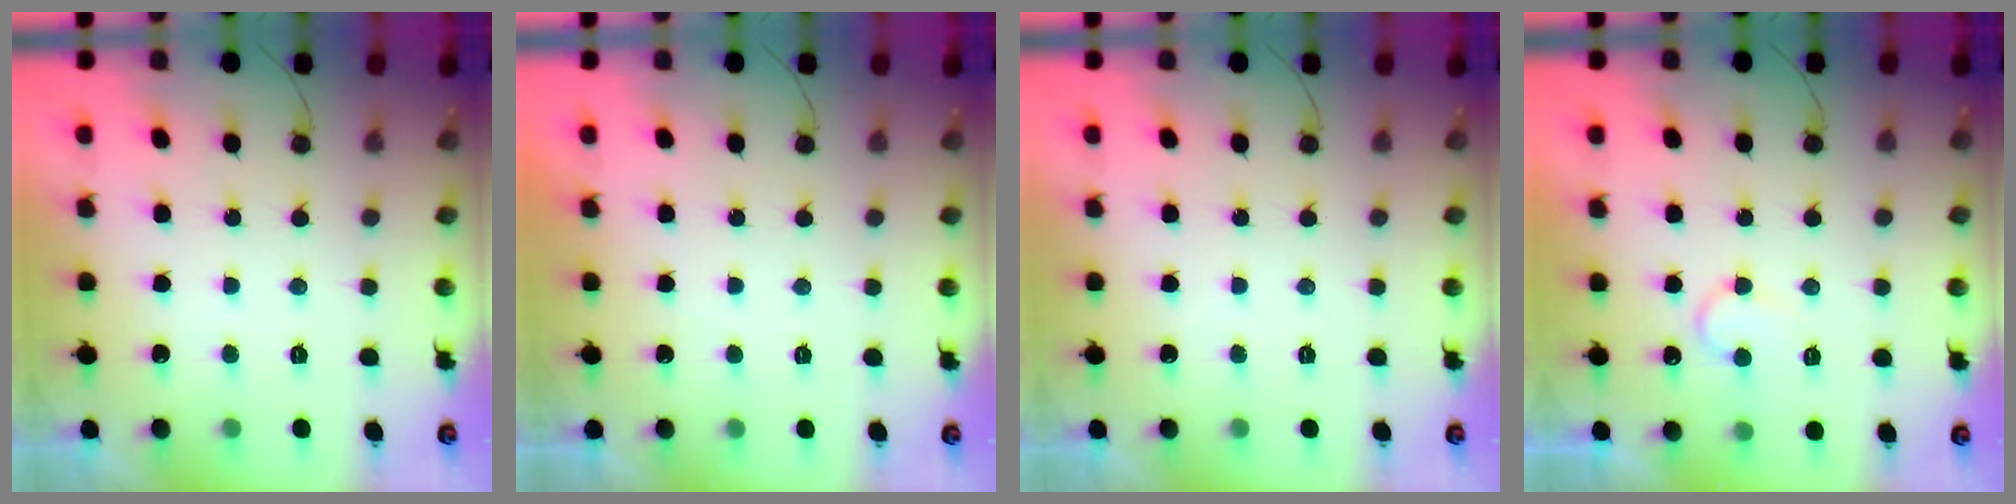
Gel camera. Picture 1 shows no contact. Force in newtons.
{"total": 1.8, "press": 1.8, "slide": 0.0}
{"total": 0.0}
{"total": 6.6, "press": 6.6, "slide": 0.6}